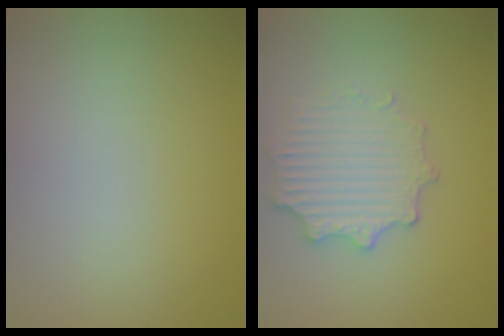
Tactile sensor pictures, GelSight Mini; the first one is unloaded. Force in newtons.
{"total": 3.4, "press": 3.1, "slide": 1.2}